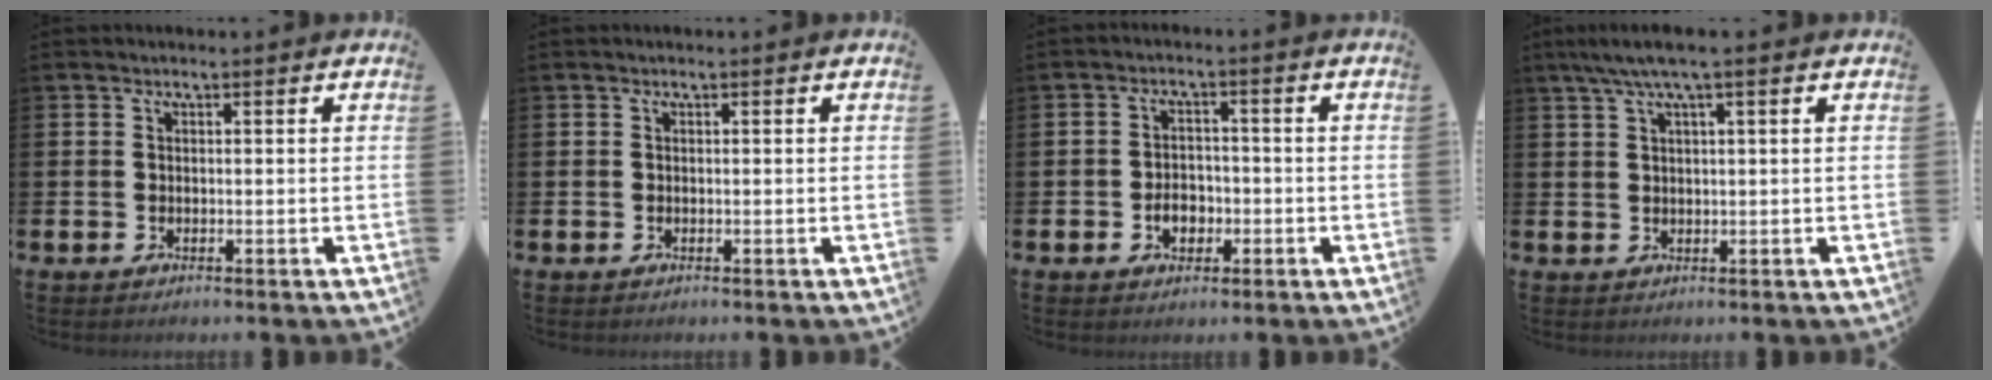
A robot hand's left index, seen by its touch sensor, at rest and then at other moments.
{"total": 0.0}
{"total": 3.2, "force": [-1.1, 2.4, 1.9], "torque": [-0.017, -0.006, -0.027]}
{"total": 3.4, "force": [2.0, 0.2, 2.7], "torque": [-0.061, 0.007, 0.037]}